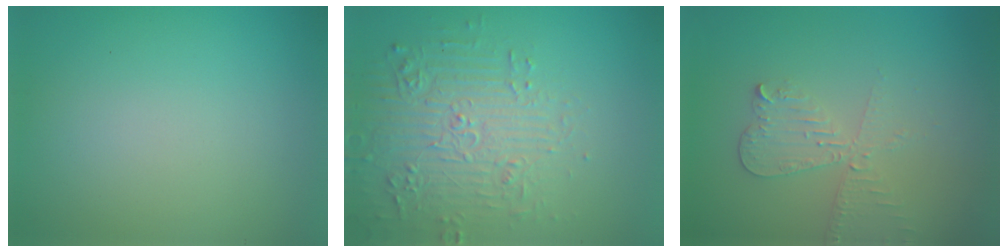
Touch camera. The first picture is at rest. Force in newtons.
{"total": 4.6, "press": 4.2, "slide": 1.9}
{"total": 3.0, "press": 2.8, "slide": 1.1}